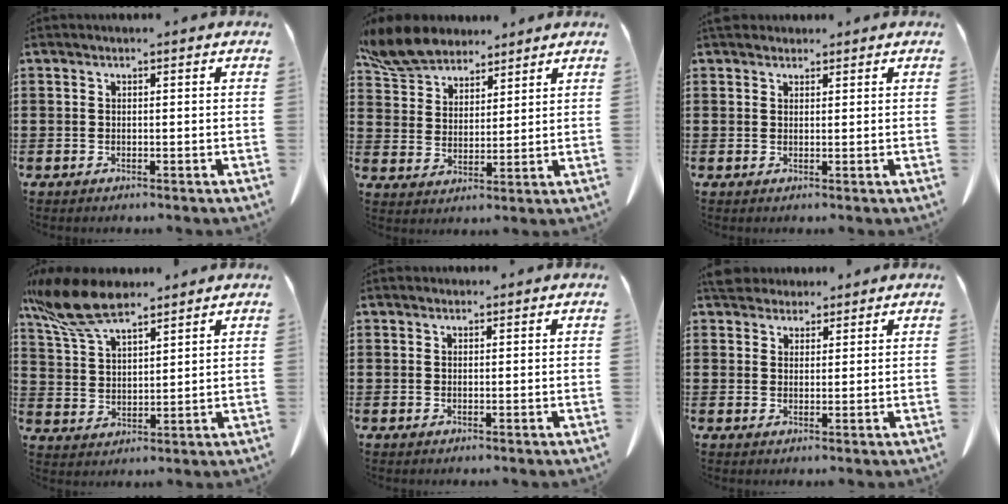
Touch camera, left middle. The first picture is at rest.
{"total": 7.9, "force": [7.1, 2.8, 2.2], "torque": [-0.075, -0.013, 0.135]}
{"total": 1.9, "force": [1.7, 0.8, 0.3], "torque": [-0.011, 0.002, 0.034]}
{"total": 10.3, "force": [7.9, 3.3, 5.9], "torque": [-0.149, -0.019, 0.147]}
{"total": 0.7, "force": [0.6, 0.3, 0.0], "torque": [-0.002, -0.001, 0.014]}
{"total": 4.0, "force": [3.7, 1.4, 0.5], "torque": [-0.015, -0.005, 0.073]}